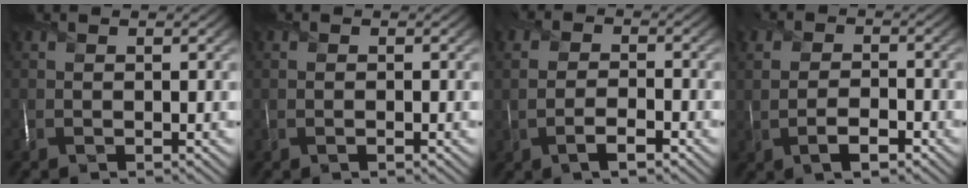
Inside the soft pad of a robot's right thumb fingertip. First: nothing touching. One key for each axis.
{"total": 0.9, "fx": -0.3, "fy": 0.3, "fz": 0.7, "tx": -0.015, "ty": 0.000, "tz": -0.006}
{"total": 3.8, "fx": -1.5, "fy": 1.9, "fz": 3.0, "tx": -0.054, "ty": -0.001, "tz": -0.034}
{"total": 4.2, "fx": -1.4, "fy": 2.3, "fz": 3.2, "tx": -0.055, "ty": -0.002, "tz": -0.030}